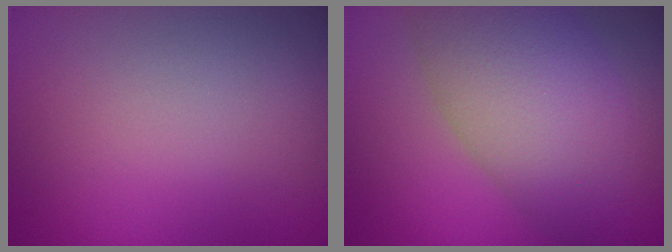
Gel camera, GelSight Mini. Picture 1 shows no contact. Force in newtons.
{"total": 8.8, "press": 8.8, "slide": 0.3}